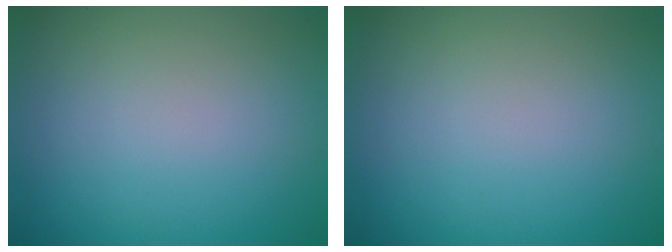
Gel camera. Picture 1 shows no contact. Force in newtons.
{"total": 0.0}